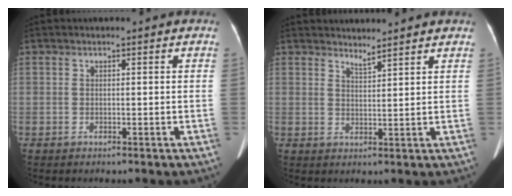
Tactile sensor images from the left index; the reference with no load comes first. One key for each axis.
{"total": 2.9, "fx": 2.8, "fy": 0.1, "fz": 0.5, "tx": -0.014, "ty": -0.014, "tz": 0.035}